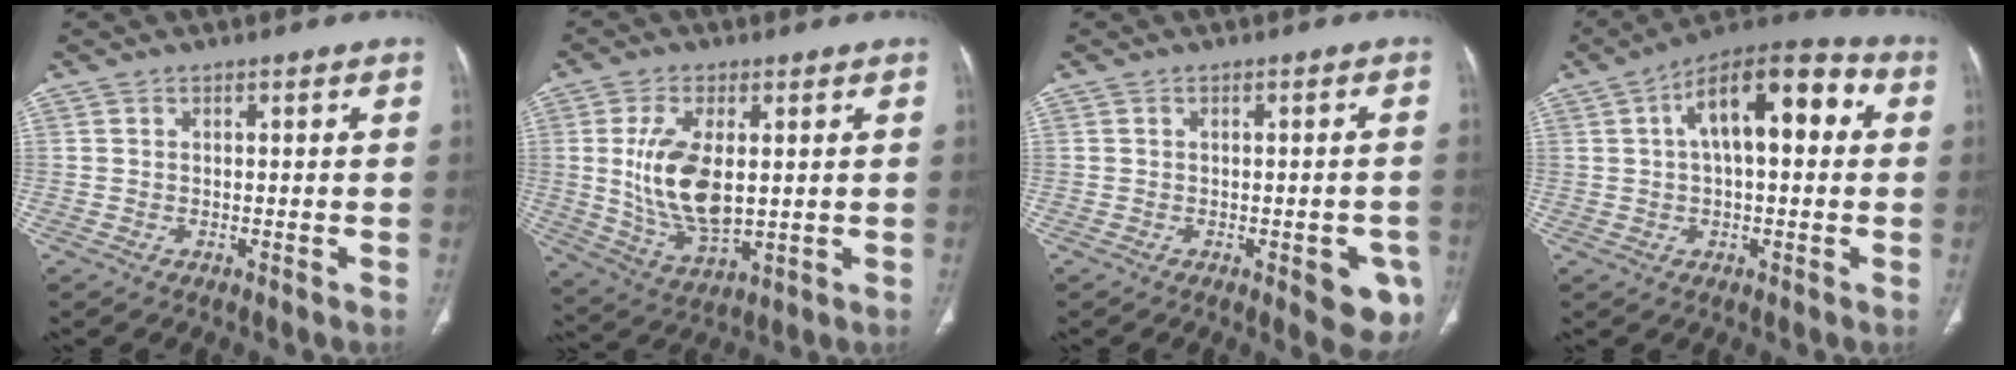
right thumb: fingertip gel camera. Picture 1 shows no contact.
{"total": 13.1, "force": [1.4, 6.6, 11.3], "torque": [-0.218, -0.019, 0.037]}
{"total": 7.0, "force": [-2.8, 2.8, 5.8], "torque": [-0.051, 0.002, -0.026]}
{"total": 15.2, "force": [3.4, 6.9, 13.1], "torque": [-0.183, 0.034, 0.045]}